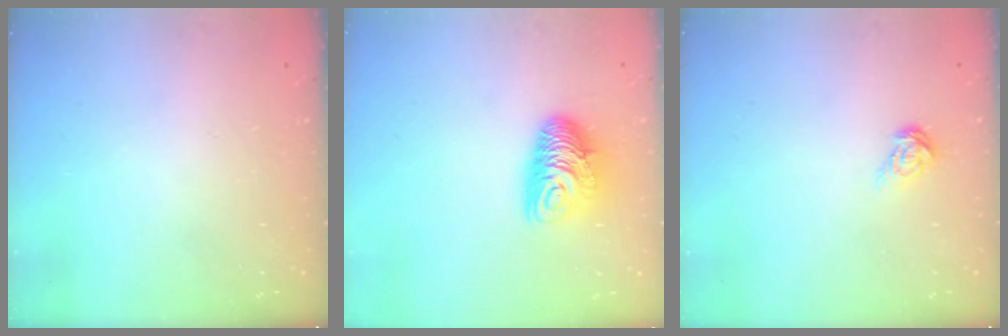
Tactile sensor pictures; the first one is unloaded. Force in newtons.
{"total": 10.2, "press": 10.2, "slide": 0.6}
{"total": 6.4, "press": 6.4, "slide": 0.5}